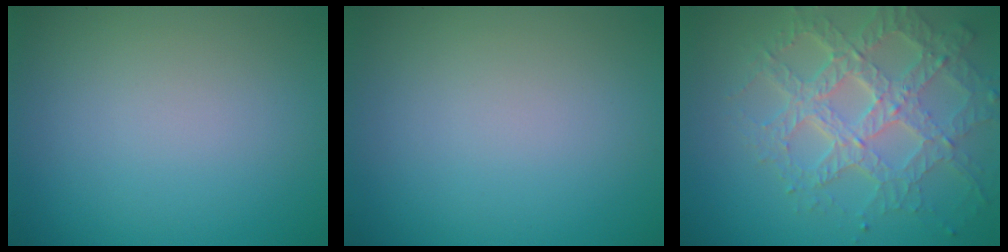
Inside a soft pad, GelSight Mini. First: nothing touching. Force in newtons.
{"total": 0.0}
{"total": 6.7, "press": 4.8, "slide": 4.7}